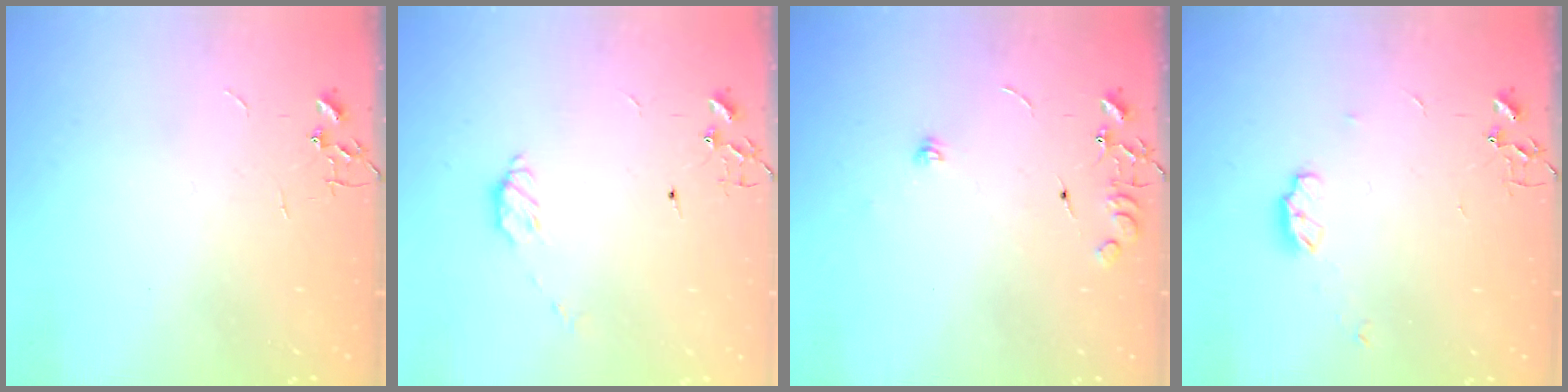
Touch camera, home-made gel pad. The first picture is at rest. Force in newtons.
{"total": 5.6, "press": 5.6, "slide": 0.4}
{"total": 8.3, "press": 8.3, "slide": 0.2}
{"total": 5.5, "press": 5.5, "slide": 0.8}